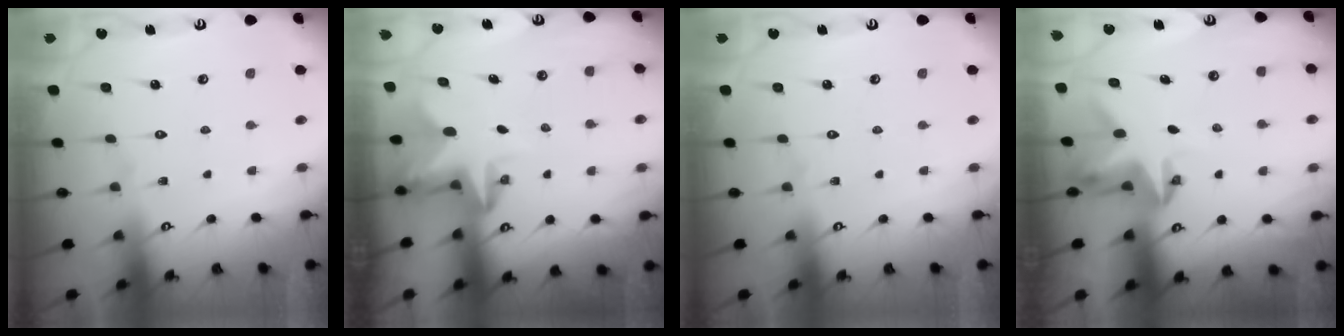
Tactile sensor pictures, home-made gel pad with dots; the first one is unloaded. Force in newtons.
{"total": 2.4, "press": 2.3, "slide": 0.4}
{"total": 0.0}
{"total": 3.4, "press": 3.4, "slide": 0.1}